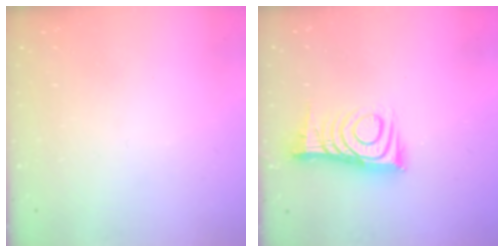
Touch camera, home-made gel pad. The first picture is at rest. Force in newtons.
{"total": 12.2, "press": 12.1, "slide": 0.9}